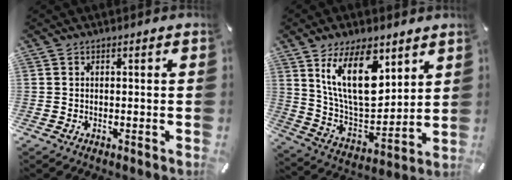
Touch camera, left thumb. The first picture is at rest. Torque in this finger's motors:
{"motor_torque": [0.62, 0.80, 1.82, -0.95, 0.61]}